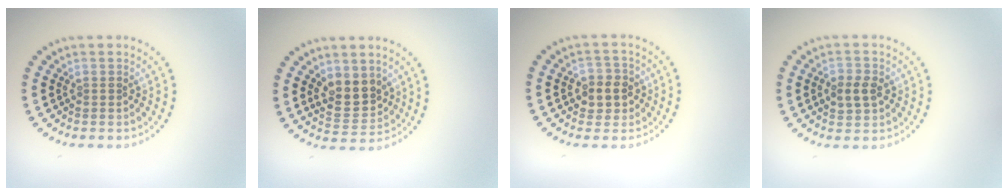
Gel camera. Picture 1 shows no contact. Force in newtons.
{"total": 3.4, "press": 3.2, "slide": 1.1}
{"total": 2.7, "press": 2.6, "slide": 0.6}
{"total": 2.5, "press": 2.5, "slide": 0.2}